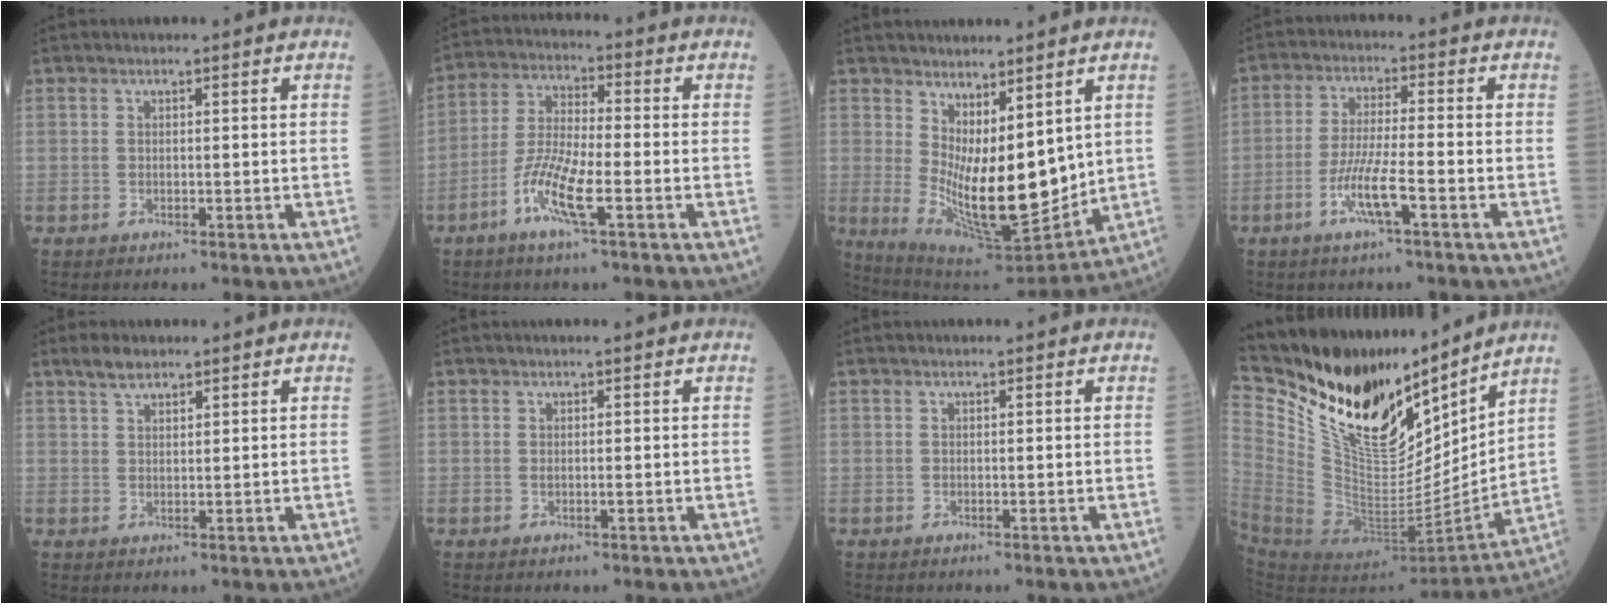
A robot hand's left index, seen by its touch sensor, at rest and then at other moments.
{"total": 8.8, "force": [-3.9, 1.2, 7.8], "torque": [-0.165, -0.006, -0.078]}
{"total": 12.8, "force": [1.9, 4.5, 11.9], "torque": [-0.192, -0.025, 0.060]}
{"total": 6.8, "force": [-3.2, 0.3, 6.0], "torque": [-0.123, -0.007, -0.062]}
{"total": 2.8, "force": [2.3, 1.0, 1.4], "torque": [-0.034, 0.009, 0.044]}
{"total": 0.6, "force": [0.1, -0.1, 0.6], "torque": [-0.016, 0.005, 0.003]}
{"total": 0.0}
{"total": 24.8, "force": [20.1, 7.9, 12.3], "torque": [-0.258, -0.030, 0.359]}